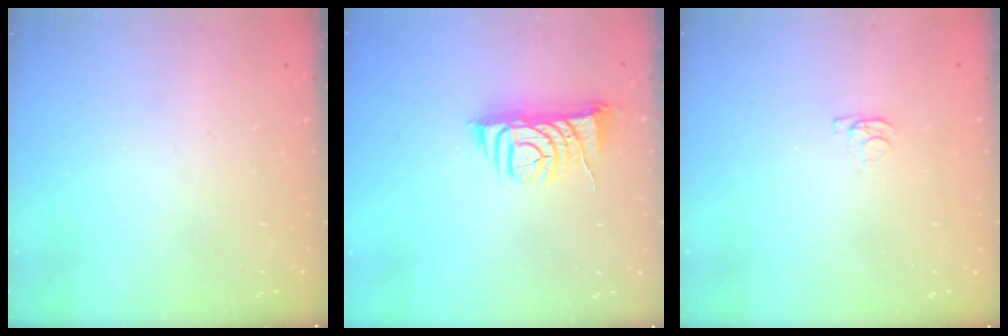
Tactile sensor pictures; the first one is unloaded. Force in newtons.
{"total": 8.3, "press": 8.2, "slide": 1.0}
{"total": 1.2, "press": 1.1, "slide": 0.3}